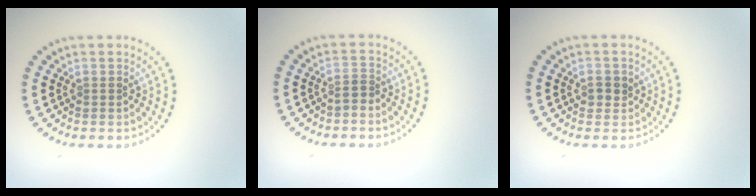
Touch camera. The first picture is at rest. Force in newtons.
{"total": 0.7, "press": 0.5, "slide": 0.6}
{"total": 1.4, "press": 1.3, "slide": 0.5}